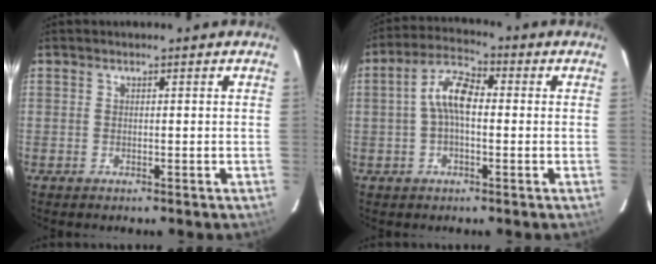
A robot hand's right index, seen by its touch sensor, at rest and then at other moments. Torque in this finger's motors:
{"motor_torque": [0.56, -0.04, 0.35, 0.13]}